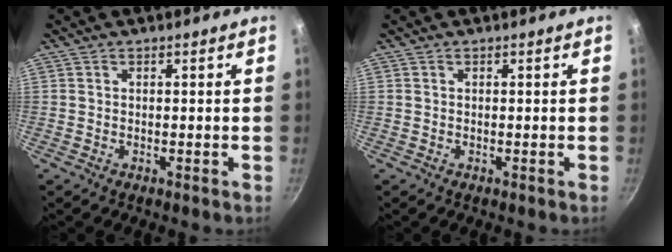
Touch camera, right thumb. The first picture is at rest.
{"total": 0.0}